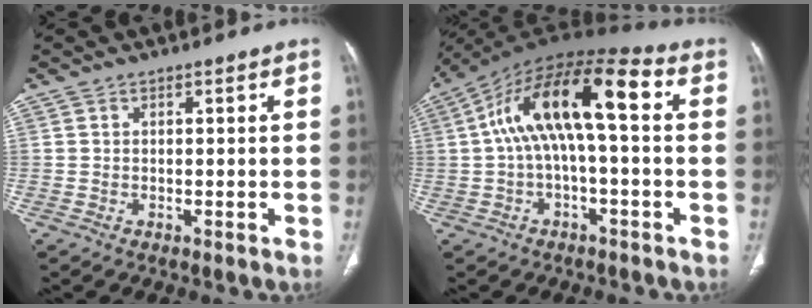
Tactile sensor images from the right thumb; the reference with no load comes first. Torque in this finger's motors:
{"motor_torque": [0.61, 0.63, 1.54, -0.39, 0.35]}